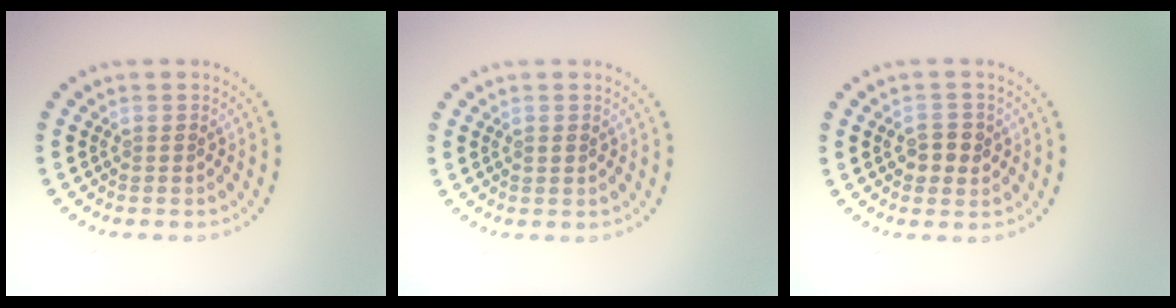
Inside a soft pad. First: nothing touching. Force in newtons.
{"total": 0.8, "press": 0.8, "slide": 0.2}
{"total": 2.3, "press": 2.3, "slide": 0.3}